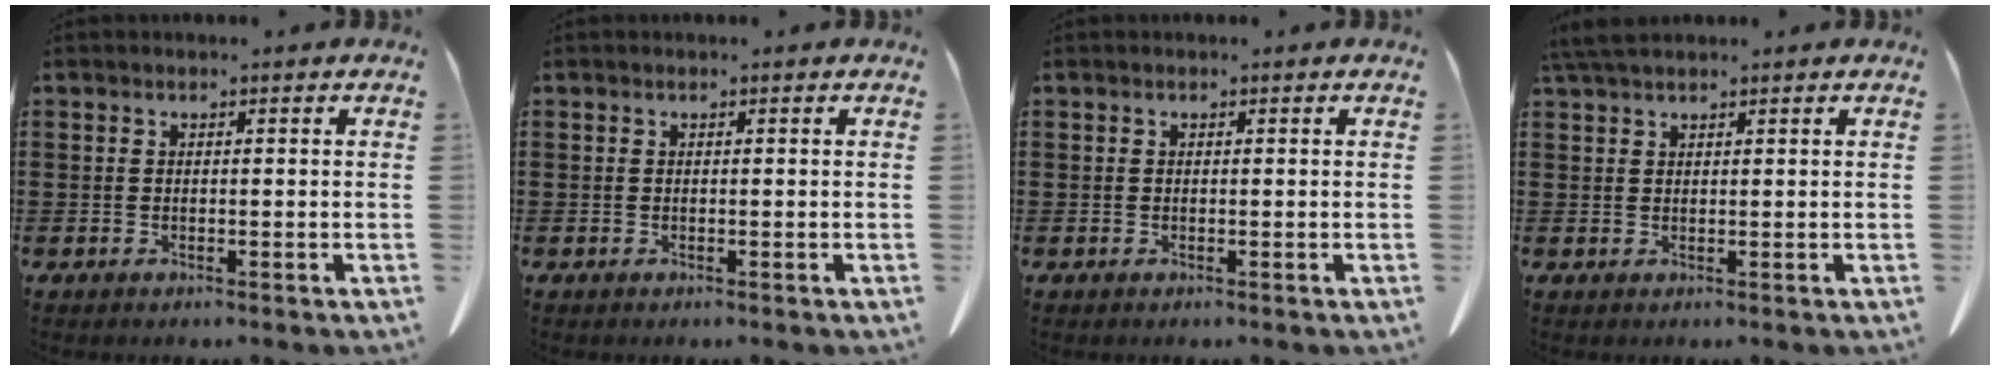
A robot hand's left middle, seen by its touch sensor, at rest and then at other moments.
{"total": 0.0}
{"total": 0.0}
{"total": 3.1, "force": [2.4, 0.7, 1.8], "torque": [-0.042, 0.003, 0.047]}